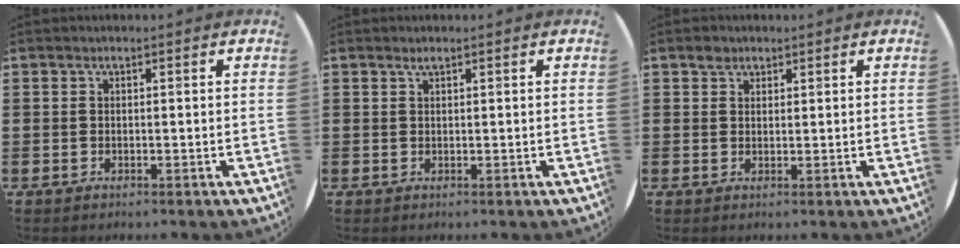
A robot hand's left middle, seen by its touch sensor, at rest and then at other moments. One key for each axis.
{"total": 0.6, "fx": 0.4, "fy": 0.0, "fz": 0.4, "tx": -0.008, "ty": -0.001, "tz": 0.008}
{"total": 1.6, "fx": 1.3, "fy": 0.9, "fz": 0.3, "tx": 0.009, "ty": -0.002, "tz": 0.021}